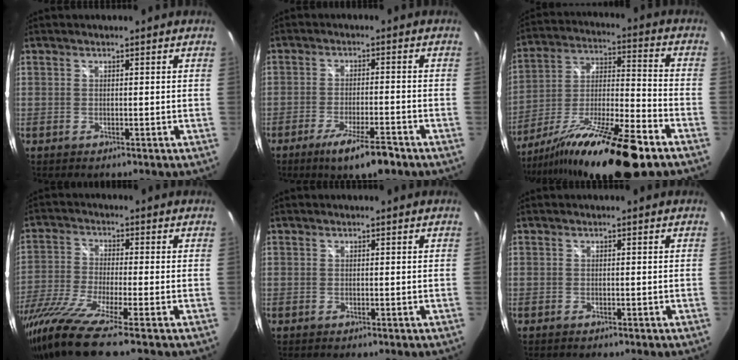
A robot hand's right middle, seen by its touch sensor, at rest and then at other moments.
{"total": 8.0, "force": [-5.5, 1.2, 5.8], "torque": [-0.119, -0.019, -0.093]}
{"total": 22.1, "force": [-15.0, 2.4, 16.1], "torque": [-0.282, -0.034, -0.258]}
{"total": 14.5, "force": [-11.1, -0.2, 9.3], "torque": [-0.203, -0.053, -0.210]}
{"total": 0.0}
{"total": 0.5, "force": [-0.4, 0.2, 0.2], "torque": [-0.005, -0.003, -0.009]}